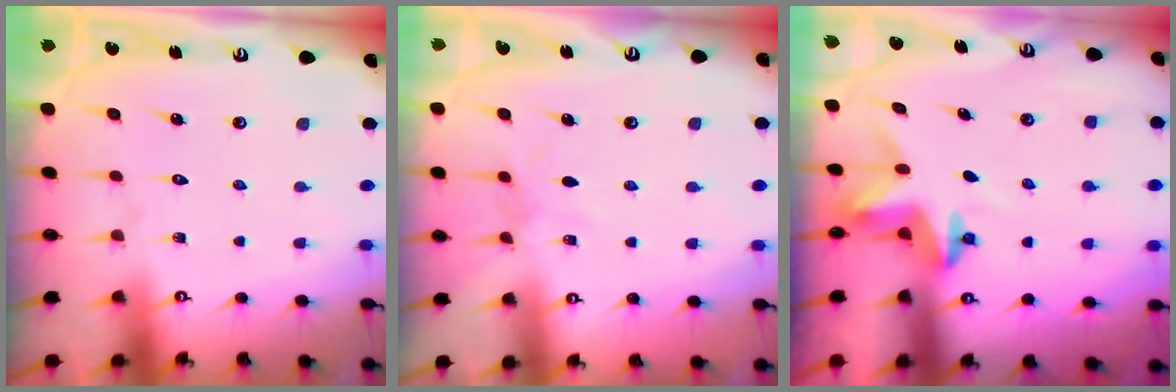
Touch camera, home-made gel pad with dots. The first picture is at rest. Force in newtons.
{"total": 3.8, "press": 3.7, "slide": 0.5}
{"total": 3.2, "press": 3.2, "slide": 0.1}